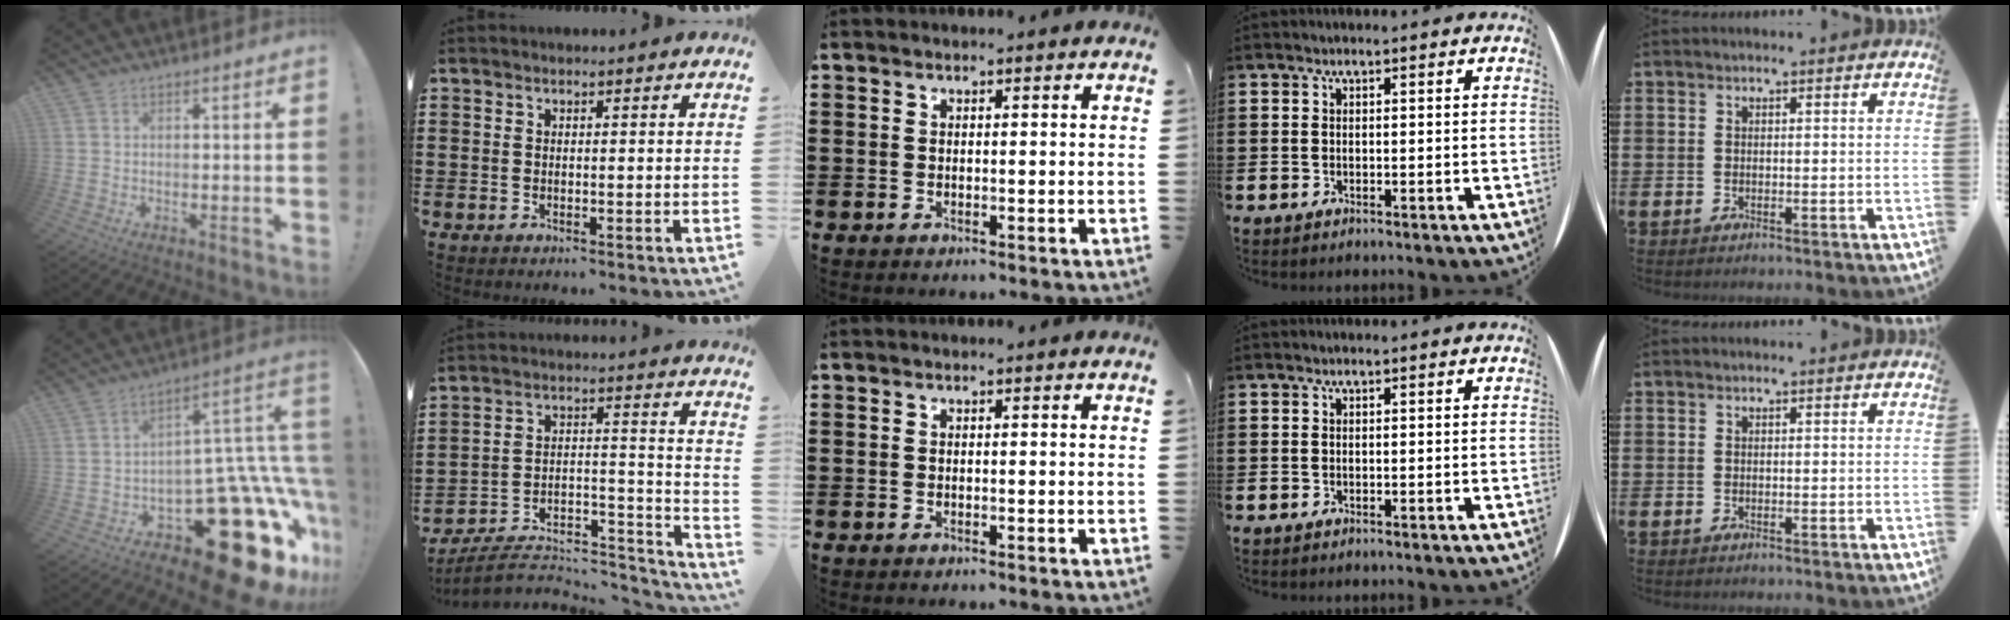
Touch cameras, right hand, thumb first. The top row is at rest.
{"thumb": {"total": 29.4, "force": [-12.3, 14.4, 22.5], "torque": [-0.229, 0.047, -0.158]}, "index": {"total": 7.8, "force": [-6.6, 2.6, 3.2], "torque": [-0.054, 0.010, -0.127]}}